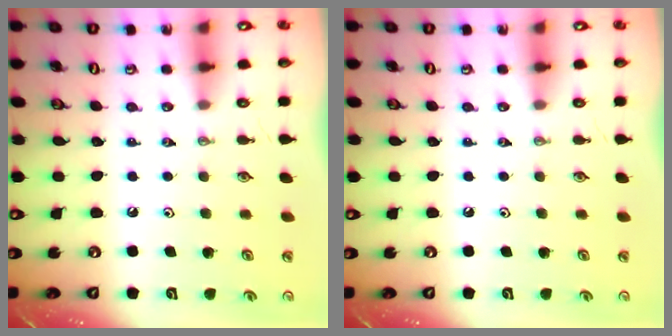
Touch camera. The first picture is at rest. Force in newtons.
{"total": 0.0}